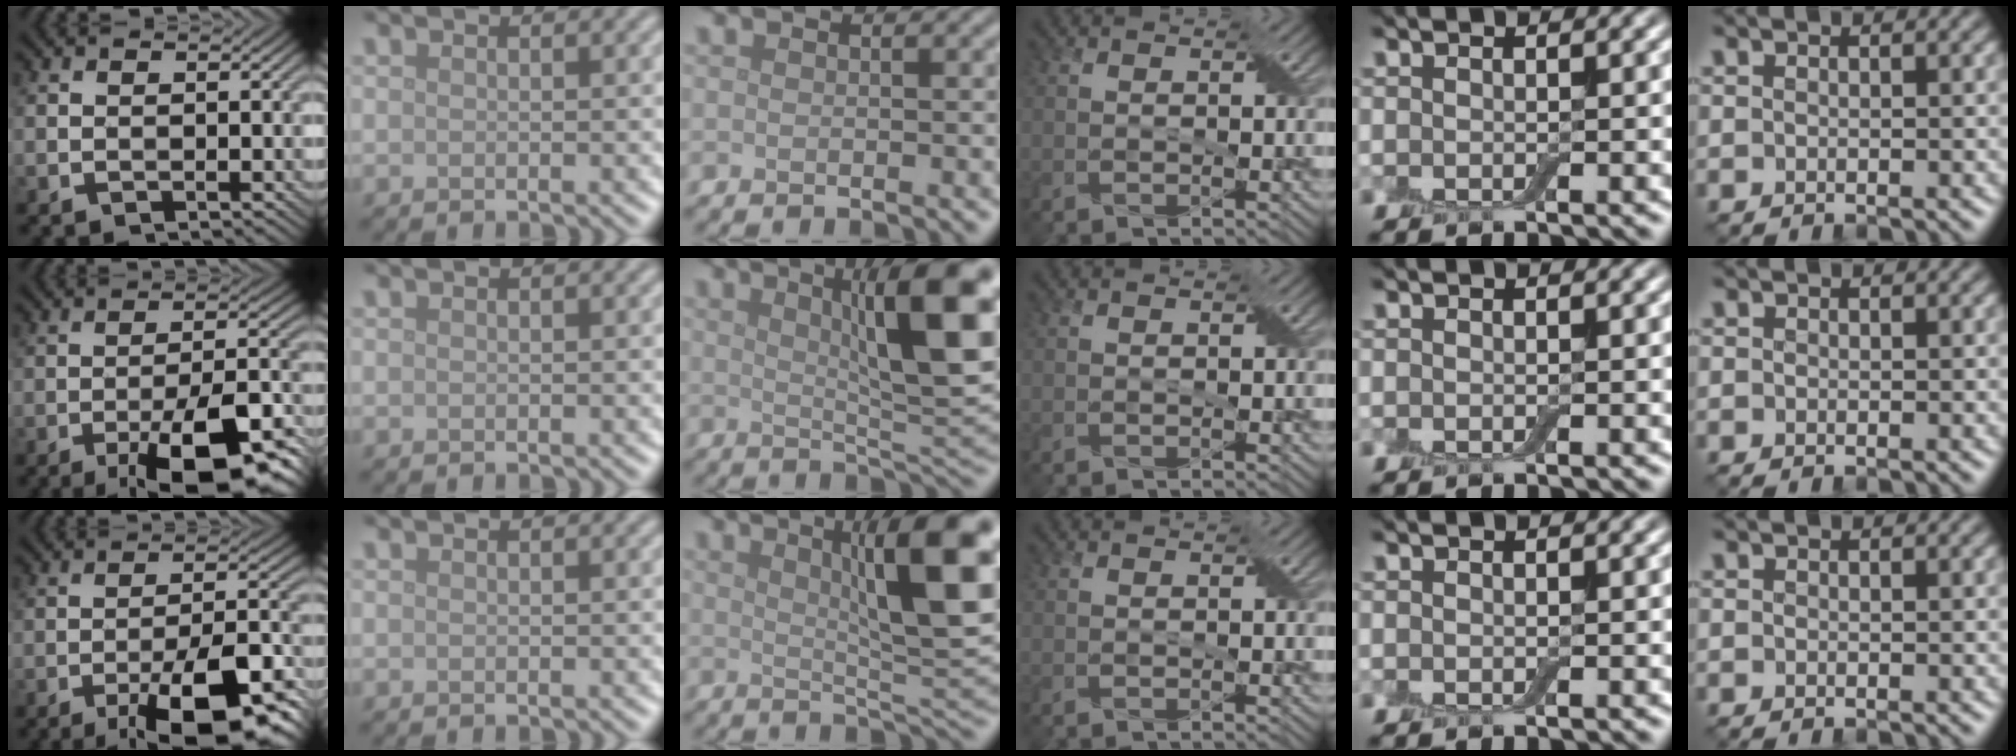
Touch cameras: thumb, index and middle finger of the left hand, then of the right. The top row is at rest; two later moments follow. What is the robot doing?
{"motion": "close", "object": "airpods case & airpods"}